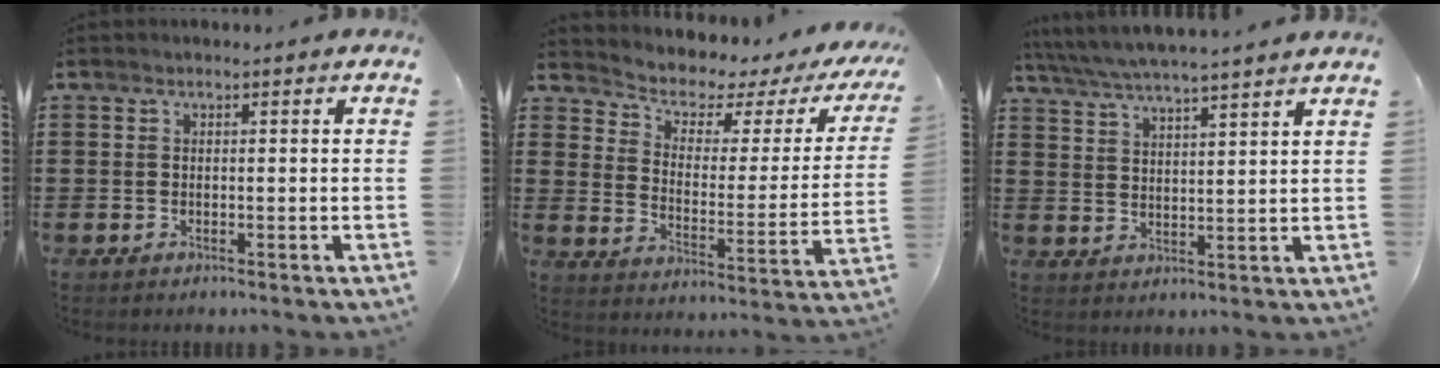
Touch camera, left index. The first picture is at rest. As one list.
[{"total": 3.3, "force": [2.7, 1.5, 1.2], "torque": [-0.045, -0.024, 0.037]}, {"total": 4.9, "force": [4.6, -0.5, 1.5], "torque": [-0.046, -0.024, 0.081]}]